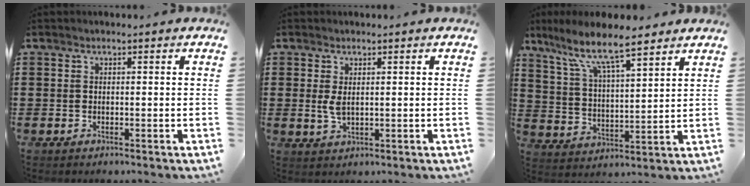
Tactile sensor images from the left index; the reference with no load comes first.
{"total": 2.6, "force": [0.4, 1.1, 2.3], "torque": [-0.062, -0.002, 0.002]}
{"total": 8.9, "force": [7.1, 1.8, 5.1], "torque": [-0.124, -0.029, 0.123]}